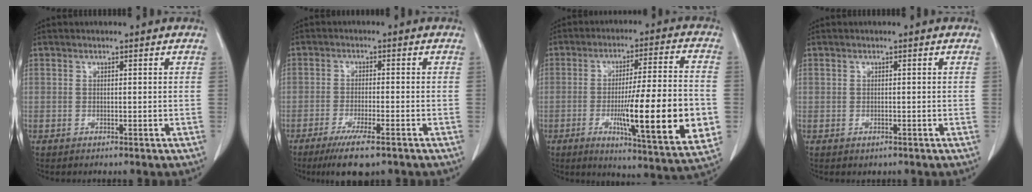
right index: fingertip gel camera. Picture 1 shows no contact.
{"total": 7.2, "force": [-4.7, 1.0, 5.3], "torque": [-0.090, -0.017, -0.074]}
{"total": 19.8, "force": [-4.3, 1.2, 19.3], "torque": [-0.257, -0.020, -0.060]}
{"total": 0.5, "force": [-0.2, 0.5, 0.2], "torque": [-0.006, 0.000, -0.001]}